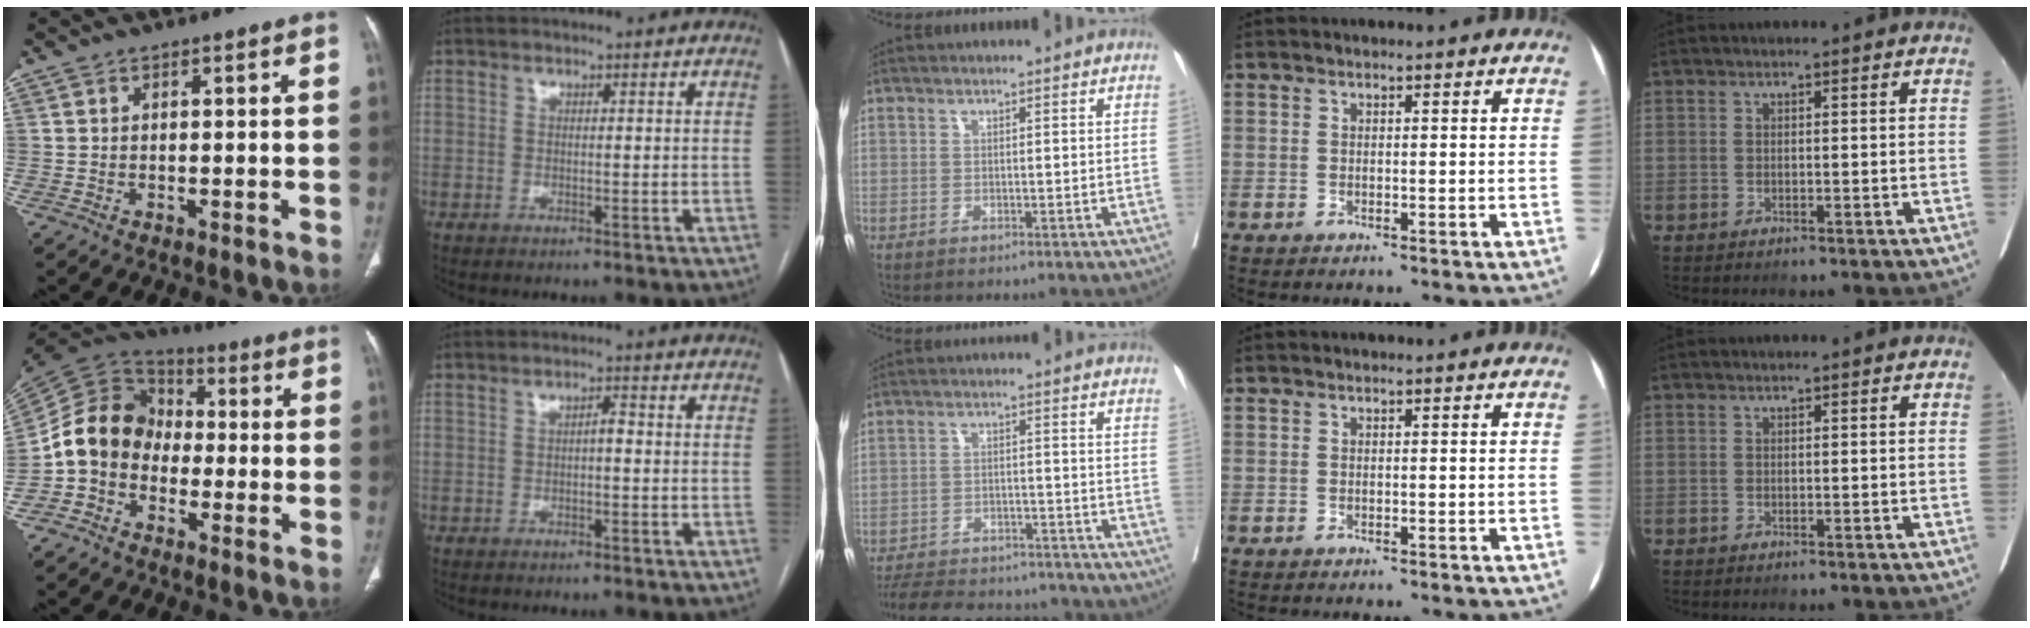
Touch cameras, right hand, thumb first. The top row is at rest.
{"thumb": {"total": 12.3, "force": [-3.0, 10.1, 6.3], "torque": [-0.110, 0.052, -0.071]}, "index": {"total": 1.4, "force": [-0.2, 0.5, 1.3], "torque": [-0.019, 0.005, -0.005]}, "middle": {"total": 18.0, "force": [-16.3, 4.9, 5.7], "torque": [-0.138, -0.006, -0.228]}}